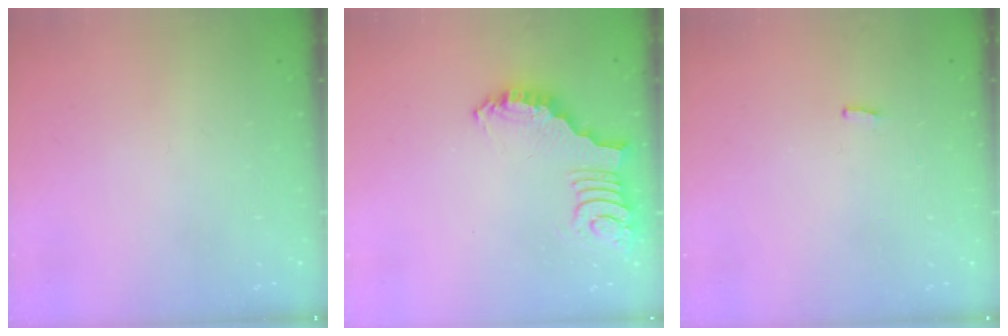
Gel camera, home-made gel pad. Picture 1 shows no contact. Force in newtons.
{"total": 2.7, "press": 2.7, "slide": 0.5}
{"total": 0.0}